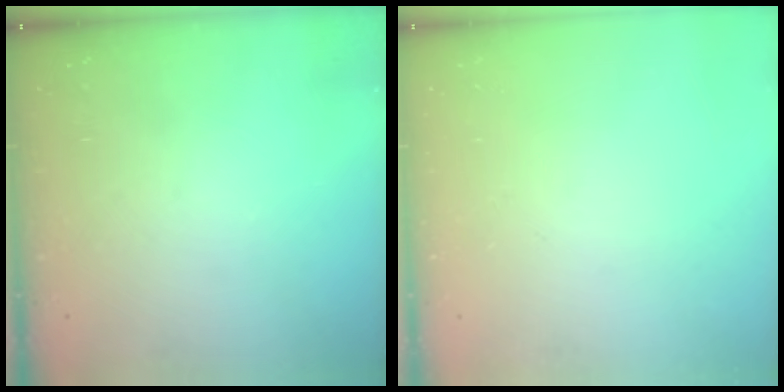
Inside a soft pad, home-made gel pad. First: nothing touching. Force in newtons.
{"total": 0.0}